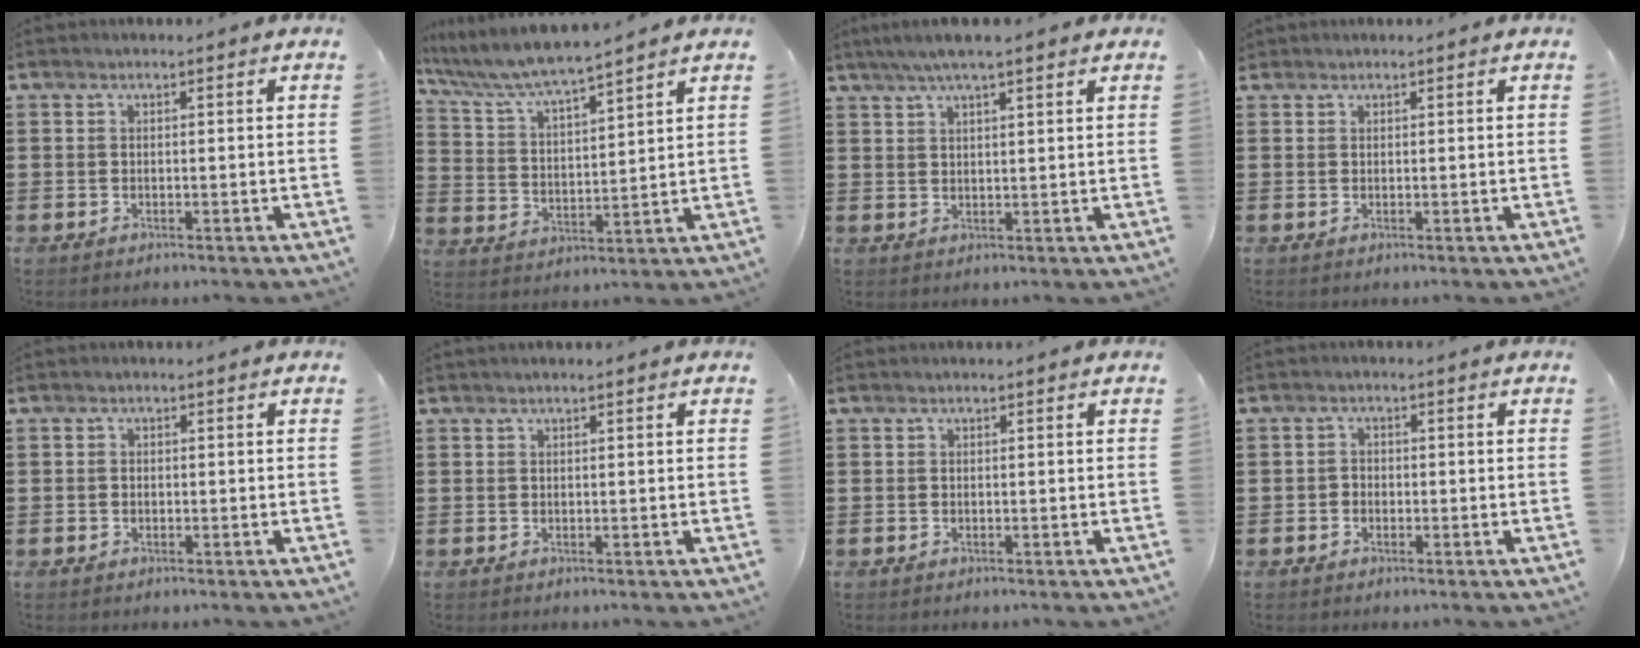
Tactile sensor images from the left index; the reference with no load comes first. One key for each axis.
{"total": 5.6, "fx": 5.2, "fy": -0.1, "fz": 2.1, "tx": -0.065, "ty": -0.034, "tz": 0.085}
{"total": 4.4, "fx": 3.2, "fy": 0.4, "fz": 3.0, "tx": -0.064, "ty": 0.001, "tz": 0.057}
{"total": 0.6, "fx": 0.5, "fy": 0.3, "fz": 0.1, "tx": -0.004, "ty": 0.002, "tz": 0.010}
{"total": 0.7, "fx": -0.2, "fy": 0.6, "fz": 0.3, "tx": -0.007, "ty": 0.002, "tz": -0.004}
{"total": 0.5, "fx": 0.3, "fy": 0.0, "fz": 0.4, "tx": -0.006, "ty": -0.001, "tz": 0.006}
{"total": 0.0}
{"total": 1.3, "fx": -0.7, "fy": 1.1, "fz": 0.3, "tx": -0.009, "ty": 0.003, "tz": -0.016}